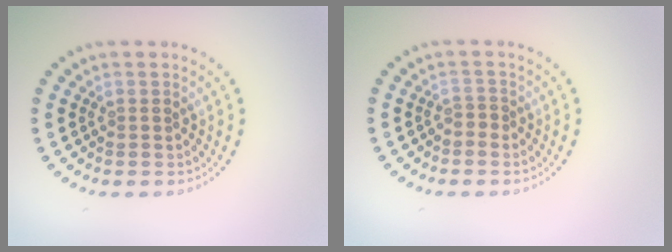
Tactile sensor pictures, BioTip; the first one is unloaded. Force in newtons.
{"total": 0.6, "press": 0.3, "slide": 0.5}